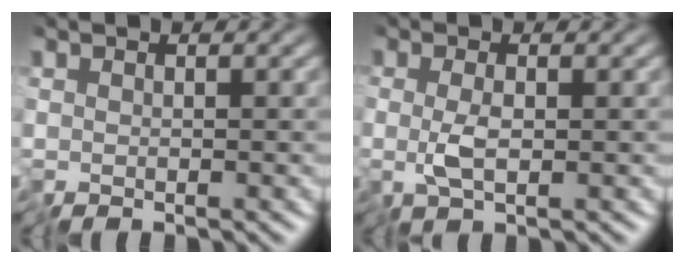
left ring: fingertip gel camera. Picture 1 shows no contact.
{"total": 1.9, "force": [-0.5, 0.2, 1.8], "torque": [-0.036, -0.002, -0.008]}